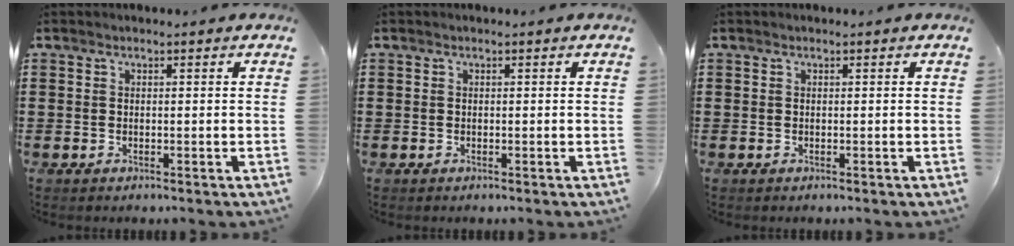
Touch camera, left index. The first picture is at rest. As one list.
[{"total": 0.0}, {"total": 0.0}]